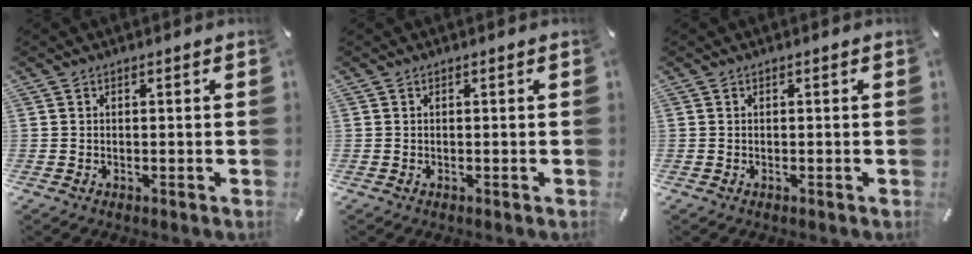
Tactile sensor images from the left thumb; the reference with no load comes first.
{"total": 0.0}
{"total": 0.0}